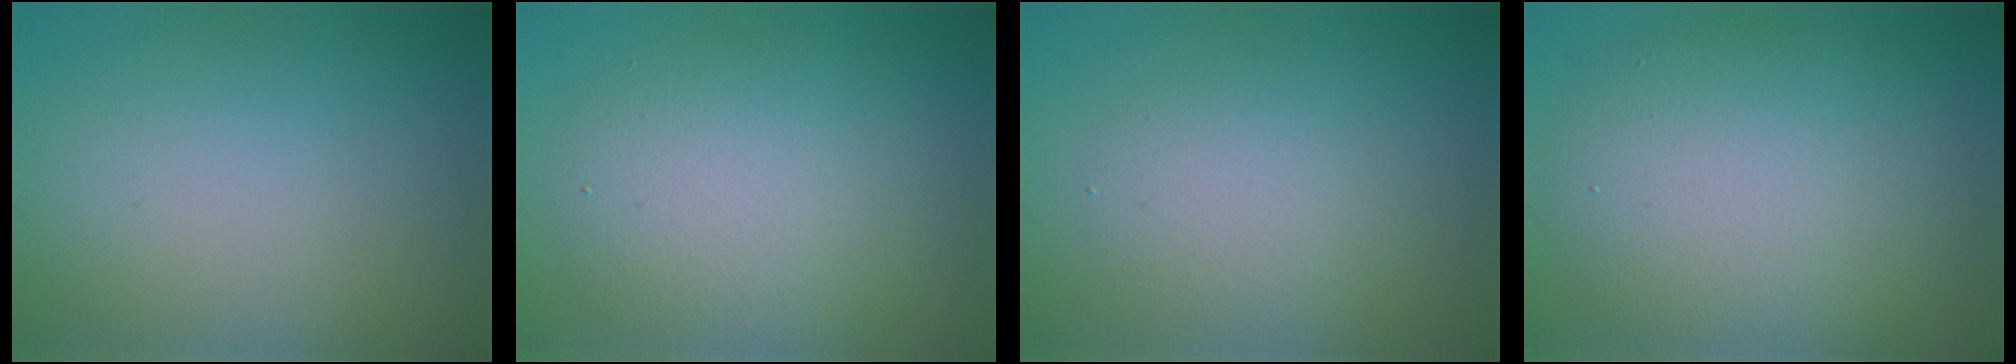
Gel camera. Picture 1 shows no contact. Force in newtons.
{"total": 5.6, "press": 5.6, "slide": 0.2}
{"total": 2.9, "press": 2.9, "slide": 0.2}
{"total": 8.8, "press": 8.8, "slide": 0.7}